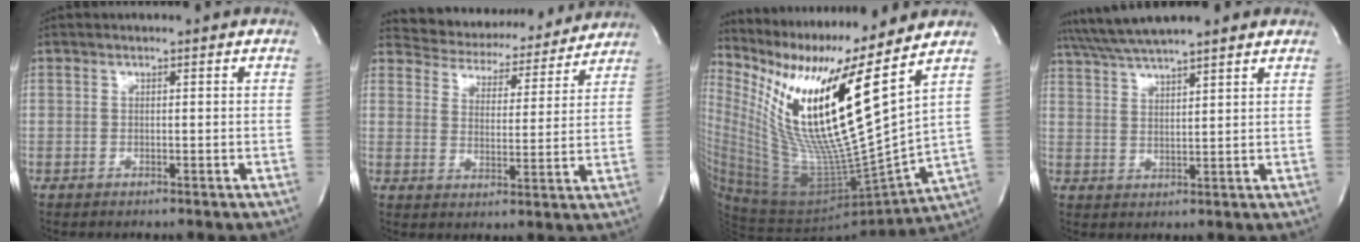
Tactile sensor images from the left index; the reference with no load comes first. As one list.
[{"total": 15.0, "force": [14.2, 4.1, 2.3], "torque": [-0.024, 0.006, 0.186]}, {"total": 22.5, "force": [11.2, -0.1, 19.5], "torque": [-0.372, -0.031, 0.199]}, {"total": 11.3, "force": [9.7, 0.5, 5.8], "torque": [-0.106, 0.037, 0.150]}]